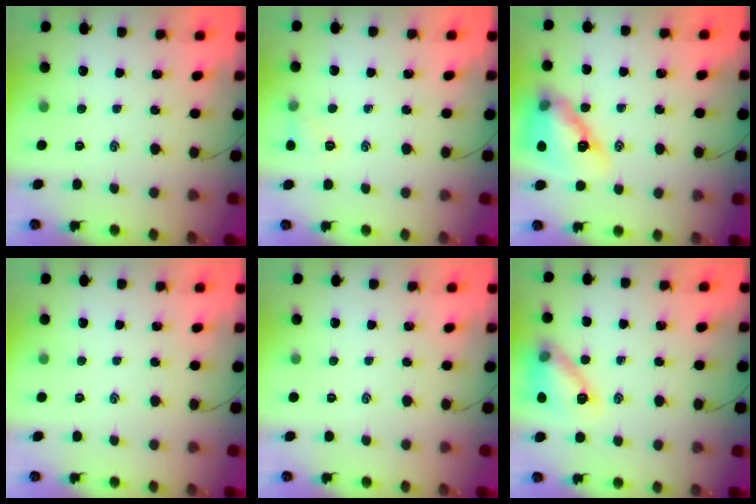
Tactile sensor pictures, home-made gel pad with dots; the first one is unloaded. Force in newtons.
{"total": 6.2, "press": 6.0, "slide": 1.6}
{"total": 15.7, "press": 15.1, "slide": 4.2}
{"total": 0.0}
{"total": 0.0}
{"total": 12.5, "press": 12.5, "slide": 0.5}